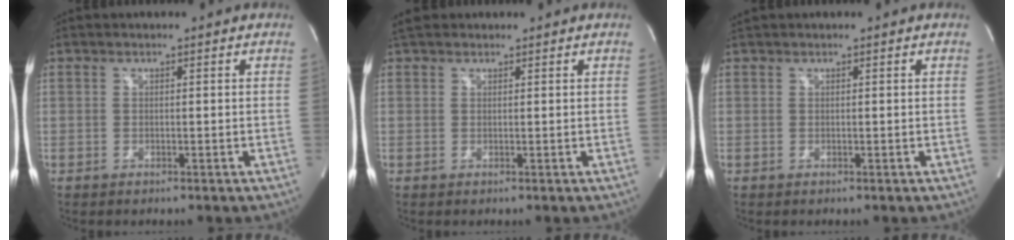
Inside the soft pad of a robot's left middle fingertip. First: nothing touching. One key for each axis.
{"total": 2.5, "fx": 2.1, "fy": 1.1, "fz": 0.5, "tx": -0.015, "ty": 0.025, "tz": 0.037}
{"total": 0.8, "fx": 0.8, "fy": -0.1, "fz": 0.2, "tx": -0.012, "ty": 0.019, "tz": 0.021}